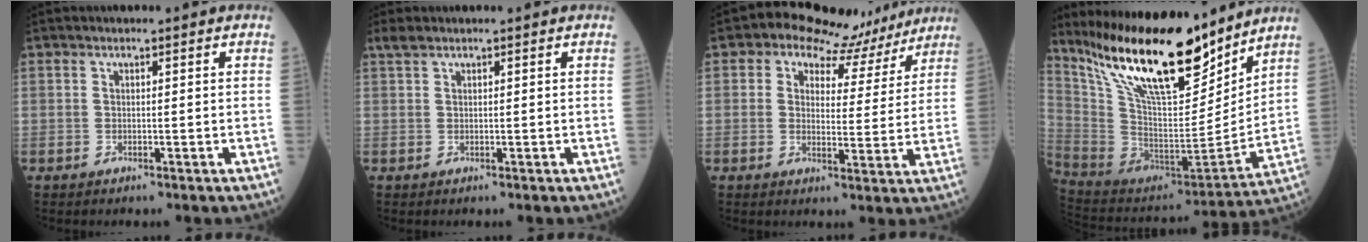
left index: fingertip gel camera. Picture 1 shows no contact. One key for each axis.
{"total": 1.7, "fx": 1.4, "fy": 0.6, "fz": 0.9, "tx": -0.022, "ty": 0.017, "tz": 0.027}
{"total": 10.0, "fx": 8.0, "fy": 5.3, "fz": 2.9, "tx": -0.030, "ty": 0.013, "tz": 0.086}
{"total": 23.6, "fx": 18.0, "fy": 5.6, "fz": 14.2, "tx": -0.250, "ty": -0.017, "tz": 0.319}